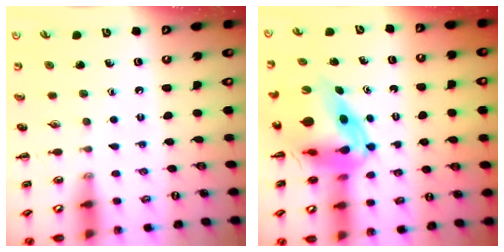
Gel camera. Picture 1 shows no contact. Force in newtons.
{"total": 9.3, "press": 8.8, "slide": 3.0}